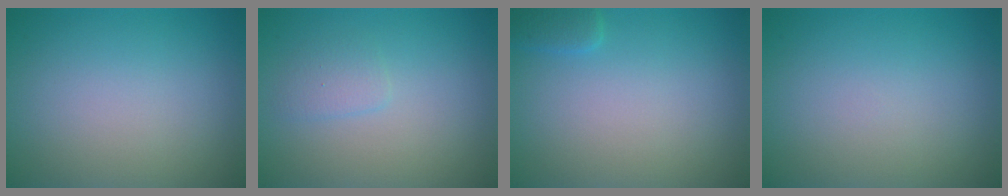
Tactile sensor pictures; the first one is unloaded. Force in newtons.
{"total": 1.3, "press": 1.3, "slide": 0.1}
{"total": 1.2, "press": 1.2, "slide": 0.1}
{"total": 0.0}